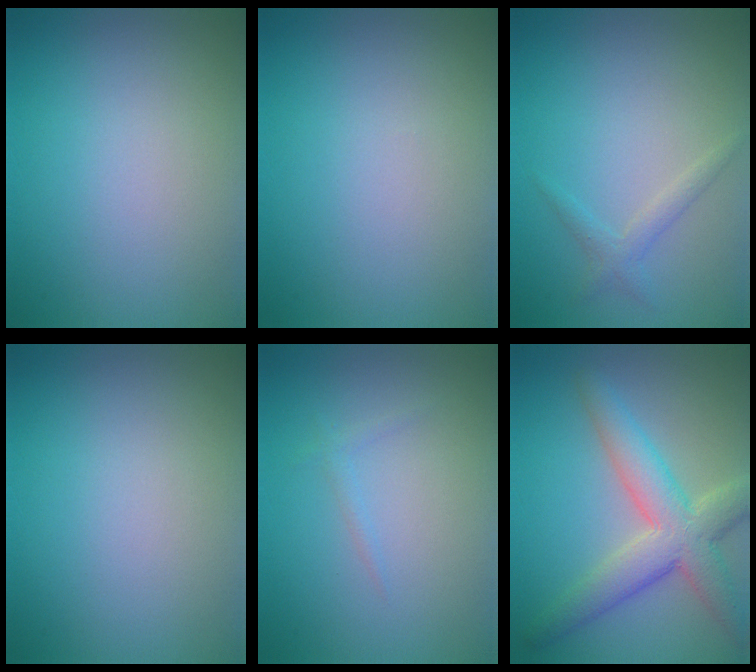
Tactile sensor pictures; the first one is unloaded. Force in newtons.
{"total": 0.0}
{"total": 1.4, "press": 1.4, "slide": 0.1}
{"total": 0.0}
{"total": 0.8, "press": 0.8, "slide": 0.0}
{"total": 6.1, "press": 6.1, "slide": 0.4}